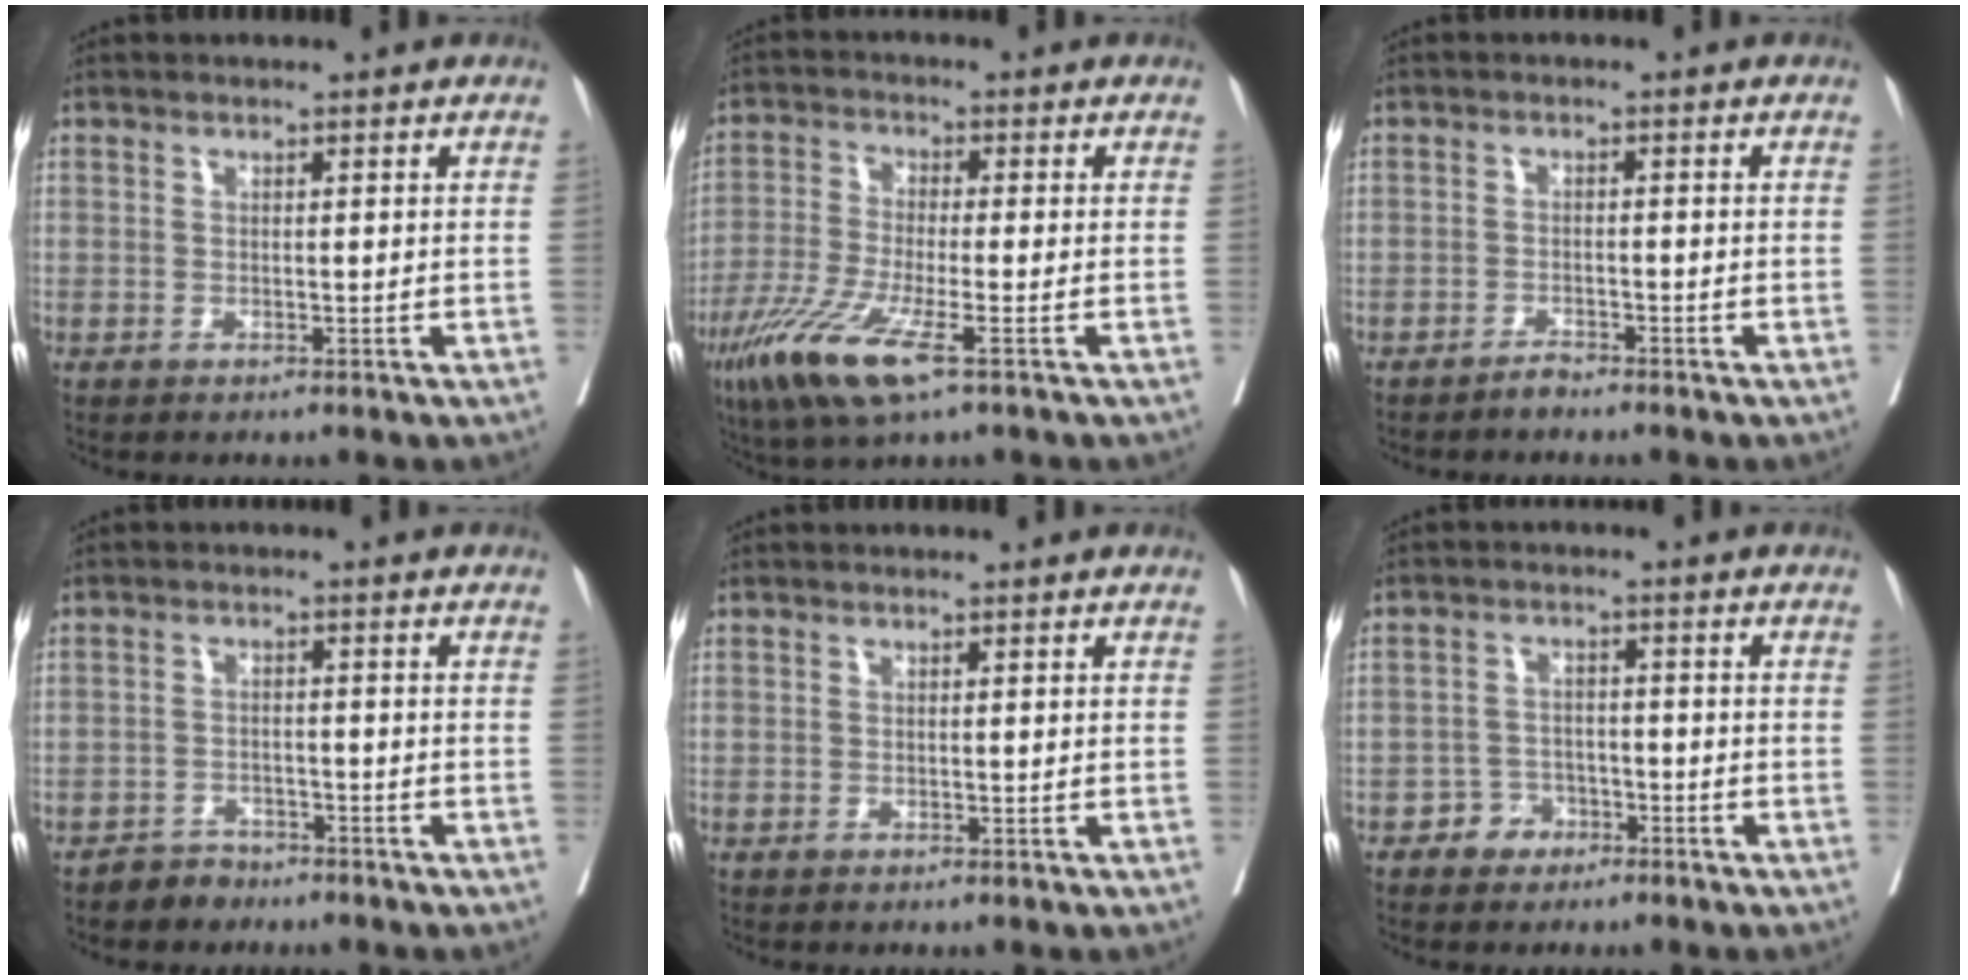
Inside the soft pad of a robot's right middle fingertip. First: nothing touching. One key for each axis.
{"total": 10.0, "fx": -5.2, "fy": 1.1, "fz": 8.5, "tx": -0.177, "ty": -0.029, "tz": -0.099}
{"total": 1.3, "fx": -1.3, "fy": 0.1, "fz": 0.3, "tx": -0.002, "ty": 0.000, "tz": -0.022}
{"total": 2.7, "fx": -2.3, "fy": 1.4, "fz": -0.1, "tx": -0.004, "ty": 0.005, "tz": -0.037}
{"total": 0.0}
{"total": 3.1, "fx": -2.1, "fy": 2.3, "fz": 0.6, "tx": -0.007, "ty": 0.011, "tz": -0.036}